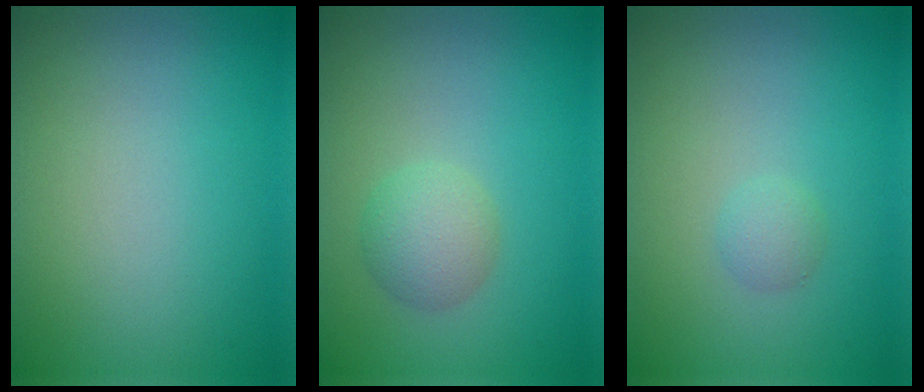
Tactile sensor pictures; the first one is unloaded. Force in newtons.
{"total": 2.7, "press": 2.7, "slide": 0.1}
{"total": 1.1, "press": 1.1, "slide": 0.0}